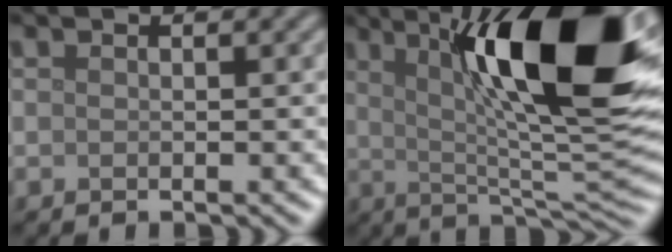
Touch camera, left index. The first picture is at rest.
{"total": 15.4, "force": [5.3, 3.7, 13.9], "torque": [-0.195, 0.002, 0.080]}